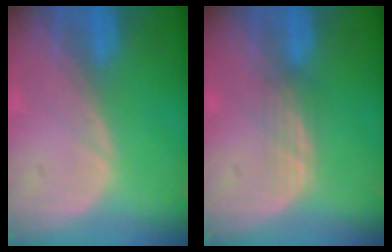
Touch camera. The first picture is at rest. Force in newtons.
{"total": 2.4, "press": 2.3, "slide": 0.5}